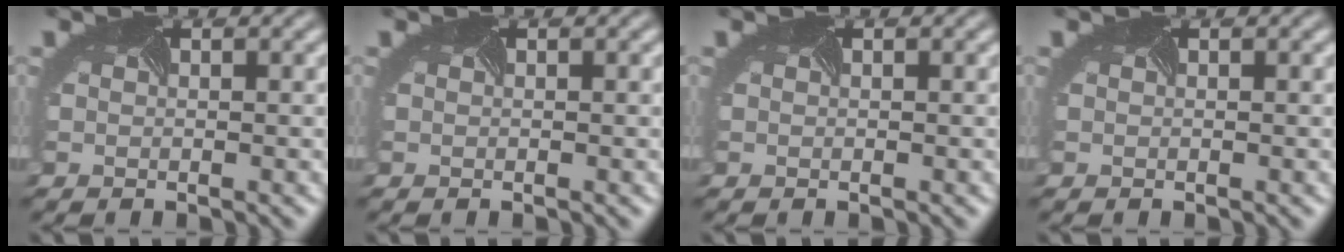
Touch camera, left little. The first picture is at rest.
{"total": 0.0}
{"total": 0.0}
{"total": 0.0}